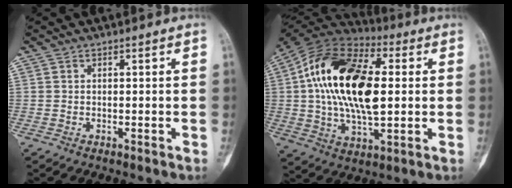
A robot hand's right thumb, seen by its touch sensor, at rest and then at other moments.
{"total": 23.4, "force": [2.5, 12.1, 19.8], "torque": [-0.367, 0.010, 0.037]}